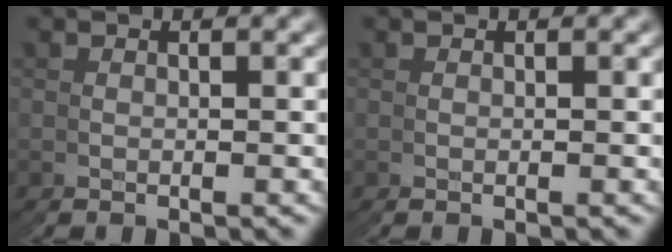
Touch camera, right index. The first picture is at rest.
{"total": 0.0}